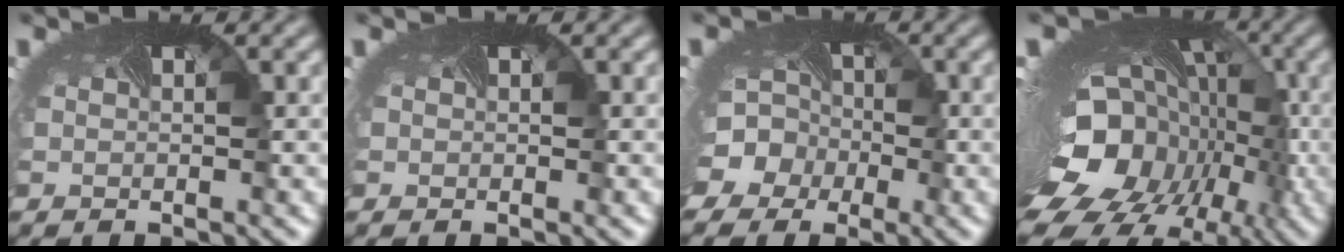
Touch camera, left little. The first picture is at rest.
{"total": 0.0}
{"total": 8.9, "force": [-2.9, 7.8, 3.1], "torque": [-0.067, -0.023, -0.060]}
{"total": 19.5, "force": [-6.1, 14.1, 12.0], "torque": [-0.203, -0.049, -0.079]}